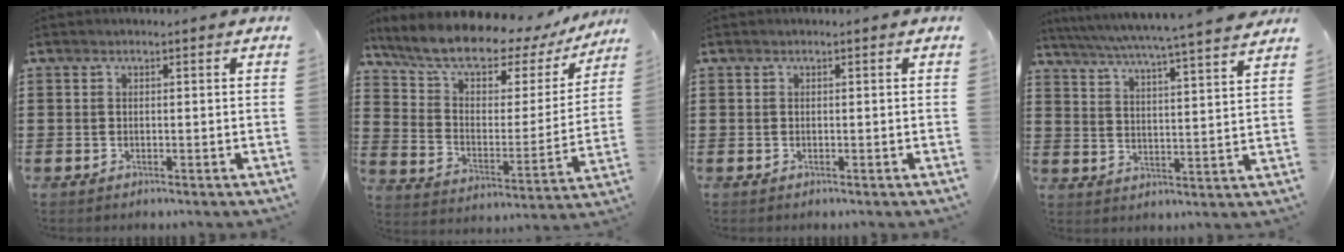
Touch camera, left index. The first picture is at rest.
{"total": 9.5, "force": [8.0, 2.6, 4.4], "torque": [-0.114, -0.052, 0.134]}
{"total": 0.0}
{"total": 5.2, "force": [4.6, -1.1, 2.0], "torque": [-0.061, -0.040, 0.072]}